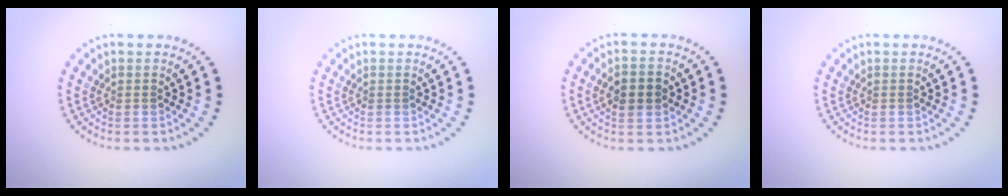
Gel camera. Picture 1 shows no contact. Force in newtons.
{"total": 0.0}
{"total": 2.6, "press": 2.6, "slide": 0.2}
{"total": 0.0}